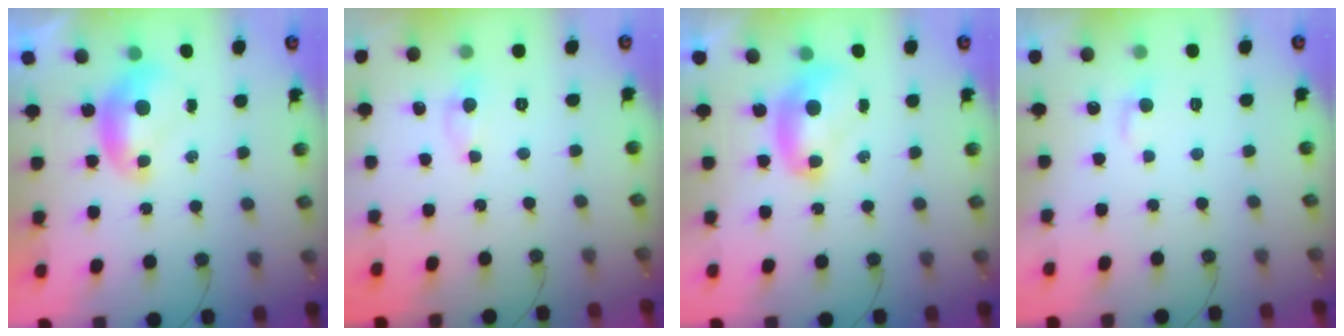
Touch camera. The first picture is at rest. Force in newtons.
{"total": 0.9, "press": 0.7, "slide": 0.5}
{"total": 2.1, "press": 2.1, "slide": 0.2}
{"total": 2.1, "press": 2.1, "slide": 0.4}